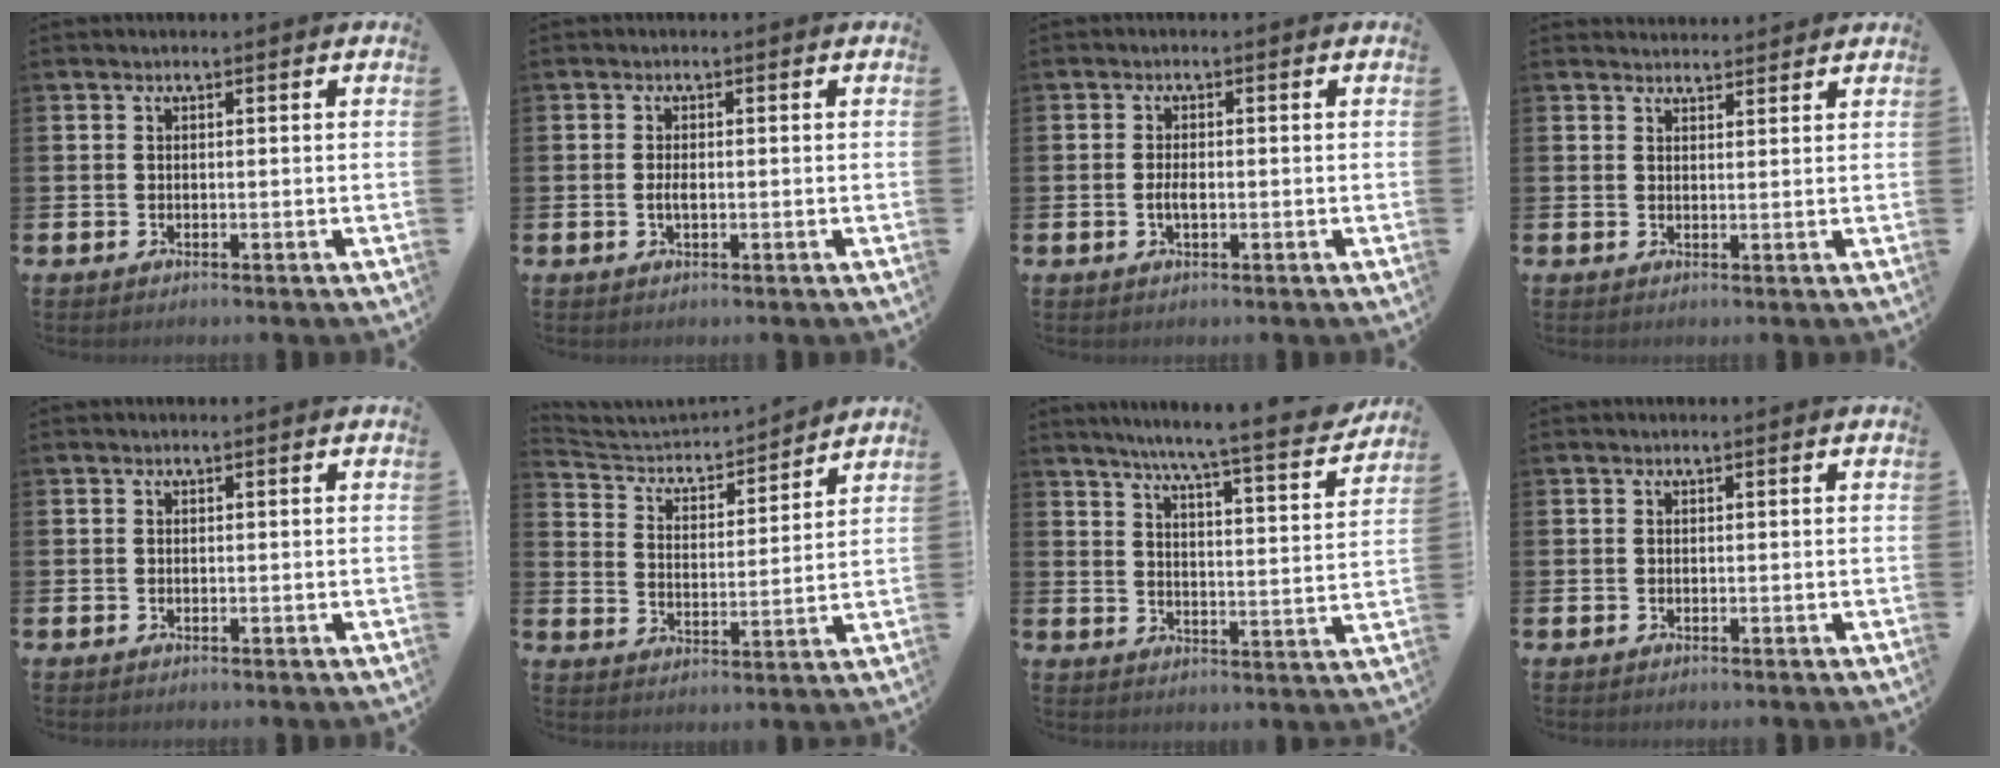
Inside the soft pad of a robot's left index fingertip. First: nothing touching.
{"total": 1.4, "force": [-0.2, 0.6, 1.3], "torque": [-0.023, 0.001, -0.005]}
{"total": 1.7, "force": [-0.3, 0.7, 1.5], "torque": [-0.025, 0.000, -0.008]}
{"total": 2.5, "force": [2.5, 0.4, -0.1], "torque": [0.007, -0.015, 0.044]}
{"total": 0.0}
{"total": 4.2, "force": [4.1, 1.1, 0.4], "torque": [-0.038, -0.038, 0.064]}
{"total": 7.2, "force": [6.6, -0.4, 3.0], "torque": [-0.068, -0.053, 0.107]}
{"total": 0.0}